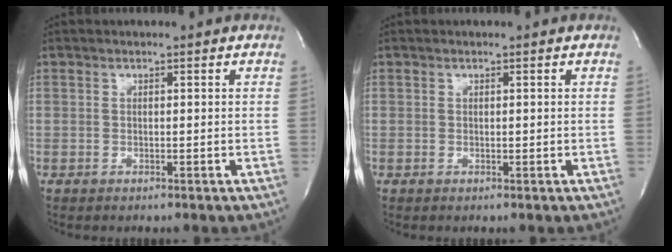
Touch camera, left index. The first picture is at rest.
{"total": 0.0}